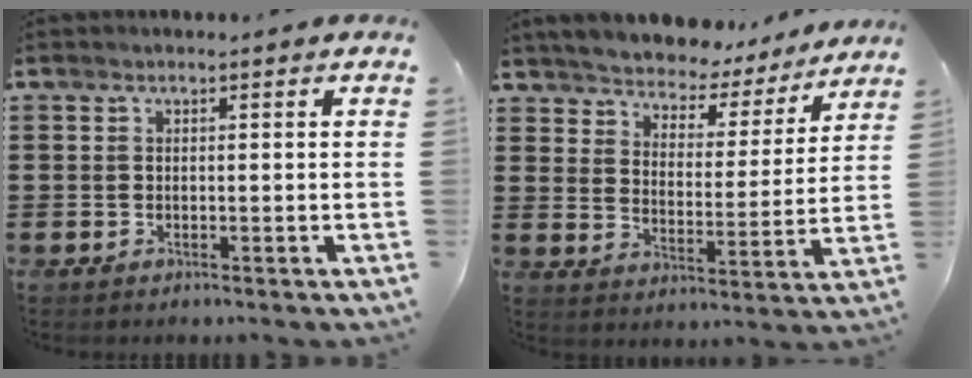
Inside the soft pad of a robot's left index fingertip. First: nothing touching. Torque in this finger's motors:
{"motor_torque": [2.14, 0.00, 1.05, 0.20]}